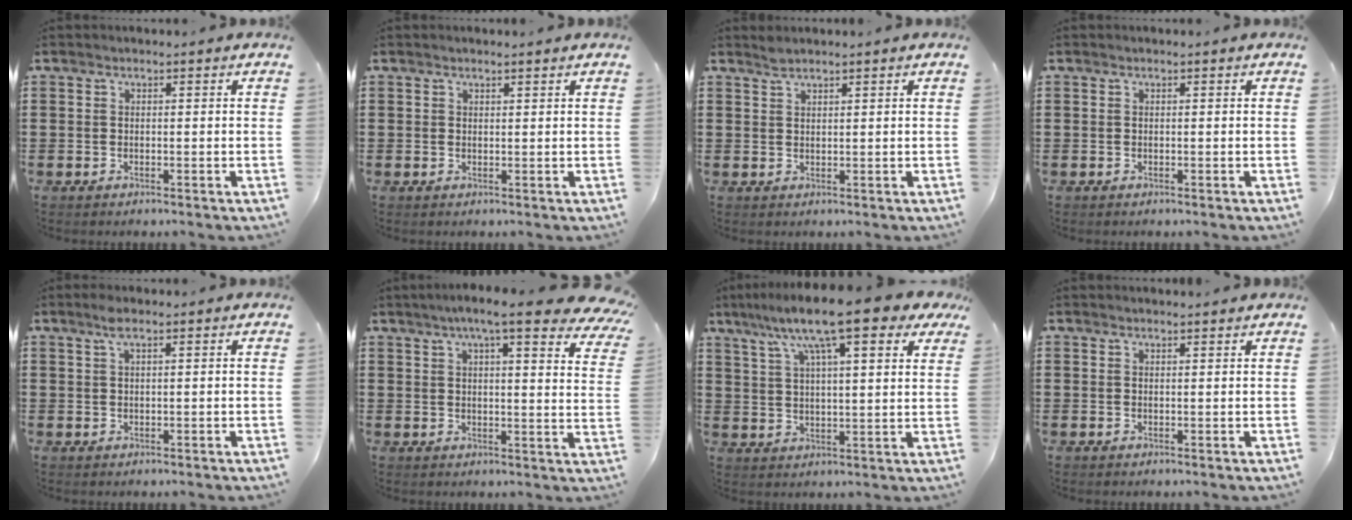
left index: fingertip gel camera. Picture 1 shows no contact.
{"total": 0.8, "force": [0.8, 0.1, 0.2], "torque": [-0.005, 0.000, 0.016]}
{"total": 1.4, "force": [1.3, 0.2, 0.5], "torque": [-0.013, 0.000, 0.026]}
{"total": 0.0}
{"total": 1.9, "force": [1.1, 0.4, 1.6], "torque": [-0.034, 0.003, 0.019]}
{"total": 8.3, "force": [6.6, 0.3, 5.1], "torque": [-0.094, -0.020, 0.110]}
{"total": 13.3, "force": [9.0, 2.5, 9.5], "torque": [-0.186, -0.014, 0.149]}
{"total": 0.9, "force": [0.9, 0.0, 0.3], "torque": [-0.007, -0.001, 0.018]}